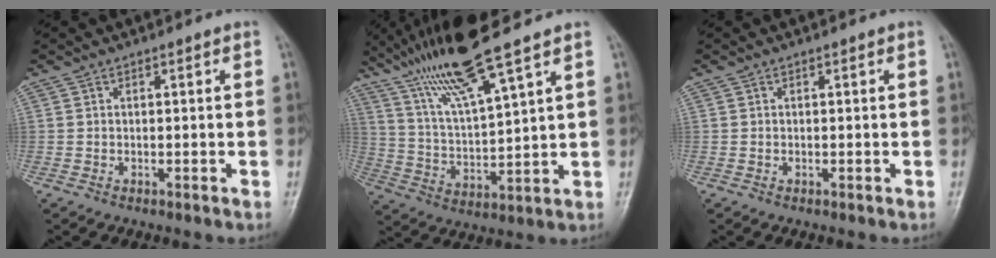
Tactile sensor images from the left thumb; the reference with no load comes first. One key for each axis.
{"total": 14.5, "fx": 10.3, "fy": 1.0, "fz": 10.2, "tx": -0.192, "ty": -0.042, "tz": 0.201}
{"total": 0.0}